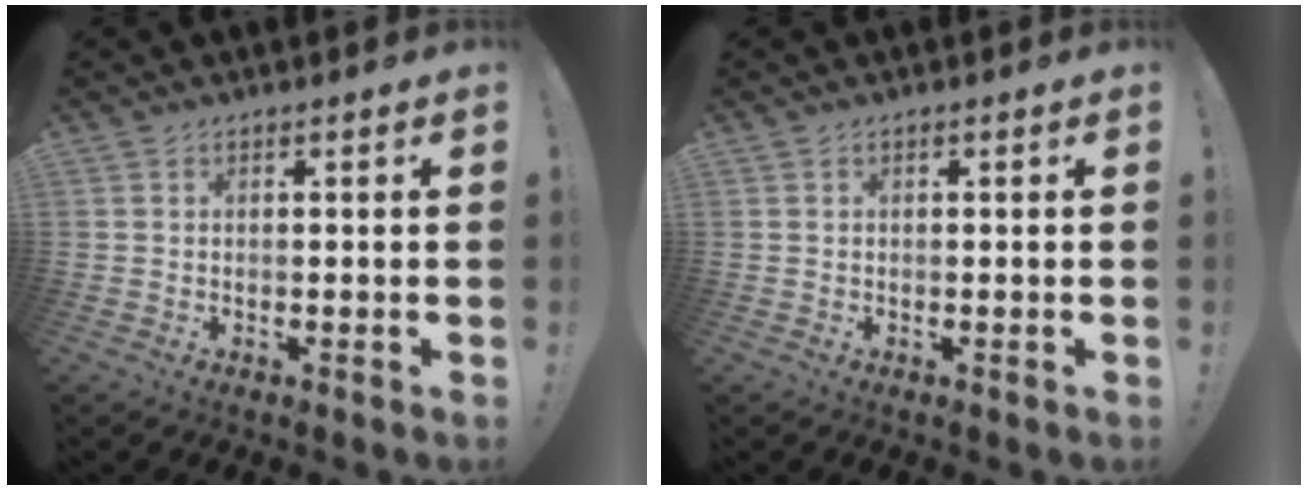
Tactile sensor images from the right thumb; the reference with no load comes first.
{"total": 0.0}